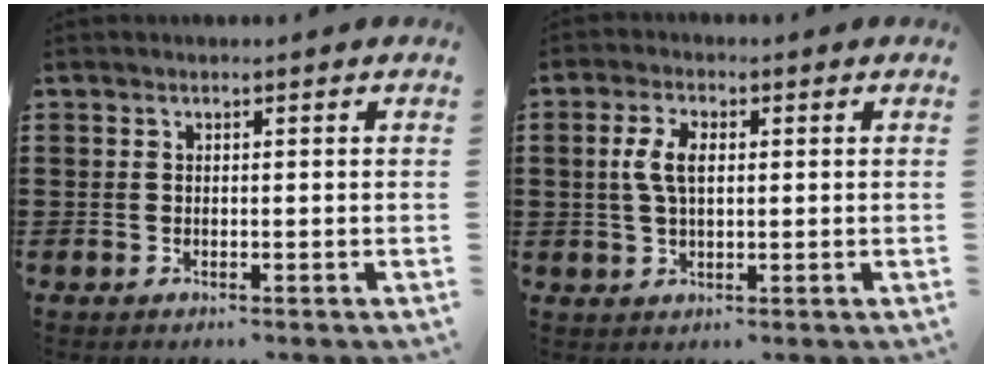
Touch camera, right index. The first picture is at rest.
{"total": 4.9, "force": [0.5, 2.5, 4.2], "torque": [-0.103, 0.007, 0.002]}